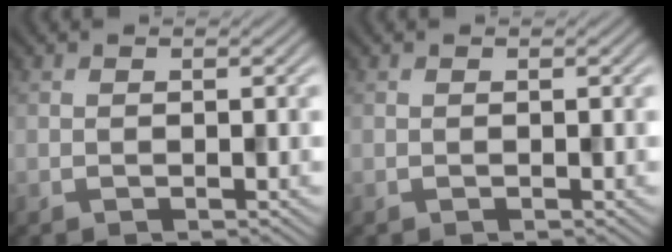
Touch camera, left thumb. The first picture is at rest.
{"total": 0.0}